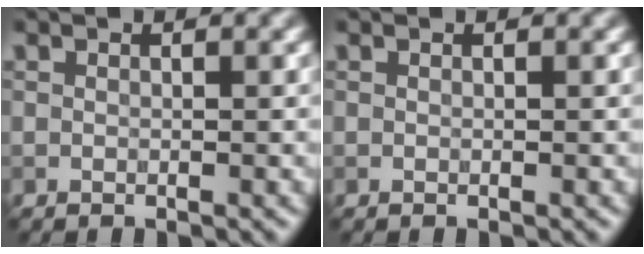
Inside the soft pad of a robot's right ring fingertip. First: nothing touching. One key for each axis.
{"total": 0.0}